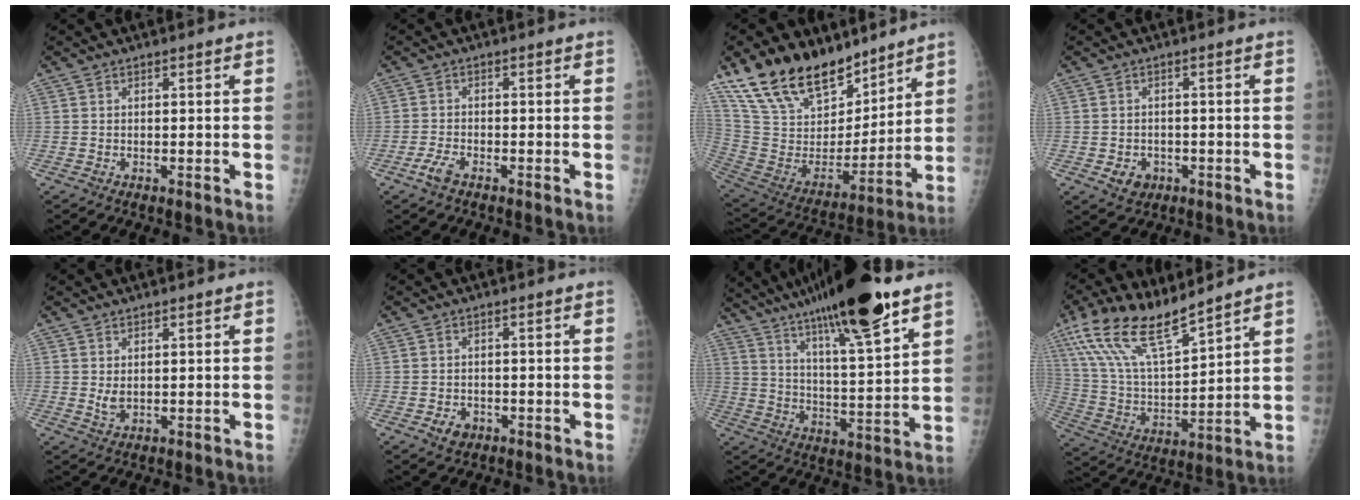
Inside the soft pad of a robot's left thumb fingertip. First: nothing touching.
{"total": 2.8, "force": [-1.8, 1.1, 1.7], "torque": [-0.044, 0.006, -0.036]}
{"total": 22.7, "force": [17.2, 10.6, 10.3], "torque": [-0.157, -0.079, 0.323]}
{"total": 3.4, "force": [-1.2, 2.8, 1.4], "torque": [-0.008, 0.004, -0.007]}
{"total": 2.2, "force": [0.7, 1.1, 1.7], "torque": [-0.027, -0.010, 0.019]}
{"total": 2.6, "force": [-1.2, 2.0, 1.1], "torque": [-0.011, 0.005, -0.012]}
{"total": 21.9, "force": [15.0, 2.4, 15.7], "torque": [-0.248, -0.052, 0.252]}
{"total": 16.9, "force": [12.5, 4.1, 10.6], "torque": [-0.195, -0.050, 0.250]}